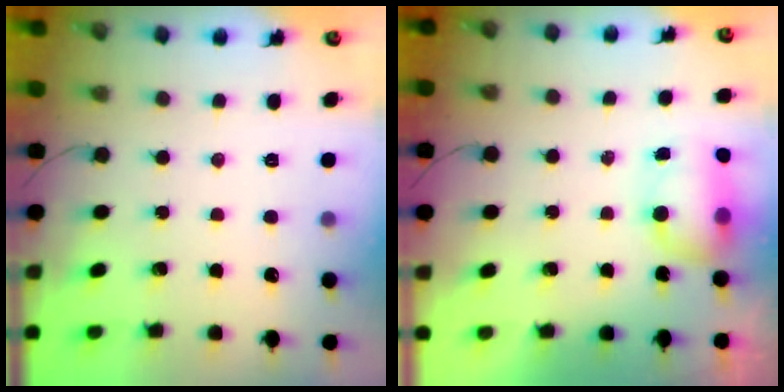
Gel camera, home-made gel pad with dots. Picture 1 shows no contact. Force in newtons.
{"total": 11.2, "press": 9.0, "slide": 6.7}